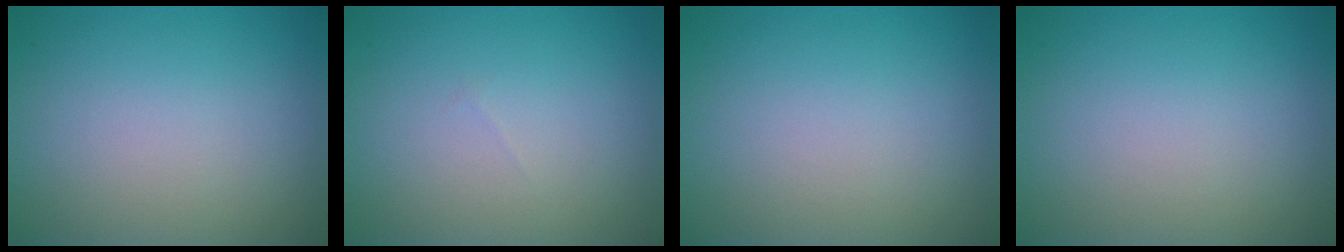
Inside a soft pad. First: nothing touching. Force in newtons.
{"total": 0.0}
{"total": 0.0}
{"total": 0.0}